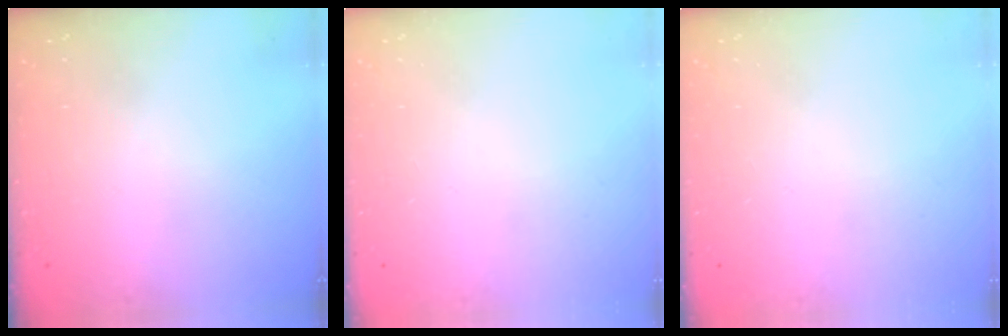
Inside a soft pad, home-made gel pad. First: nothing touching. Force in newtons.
{"total": 0.0}
{"total": 0.0}